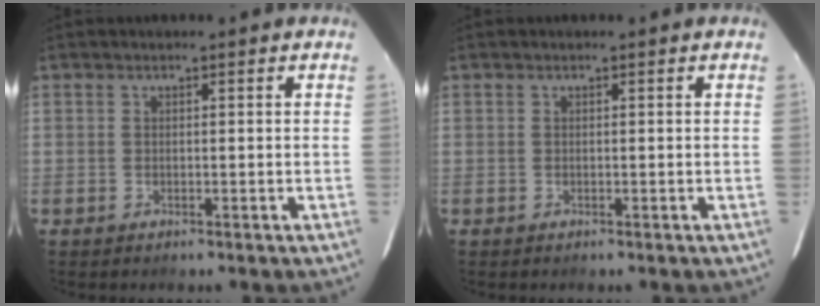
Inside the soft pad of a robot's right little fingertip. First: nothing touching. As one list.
[{"total": 0.0}]